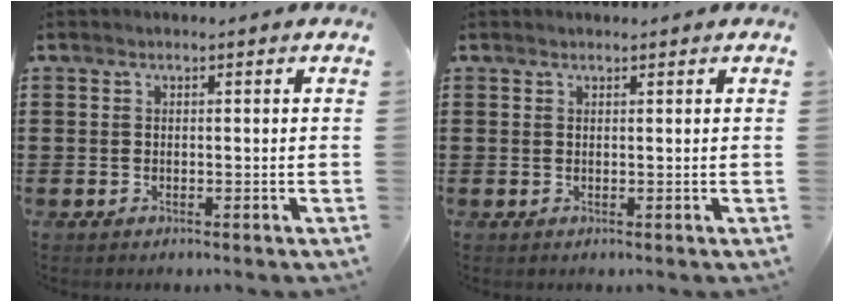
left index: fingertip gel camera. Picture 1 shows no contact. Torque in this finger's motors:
{"motor_torque": [1.37, -0.78, -0.05, 0.00]}